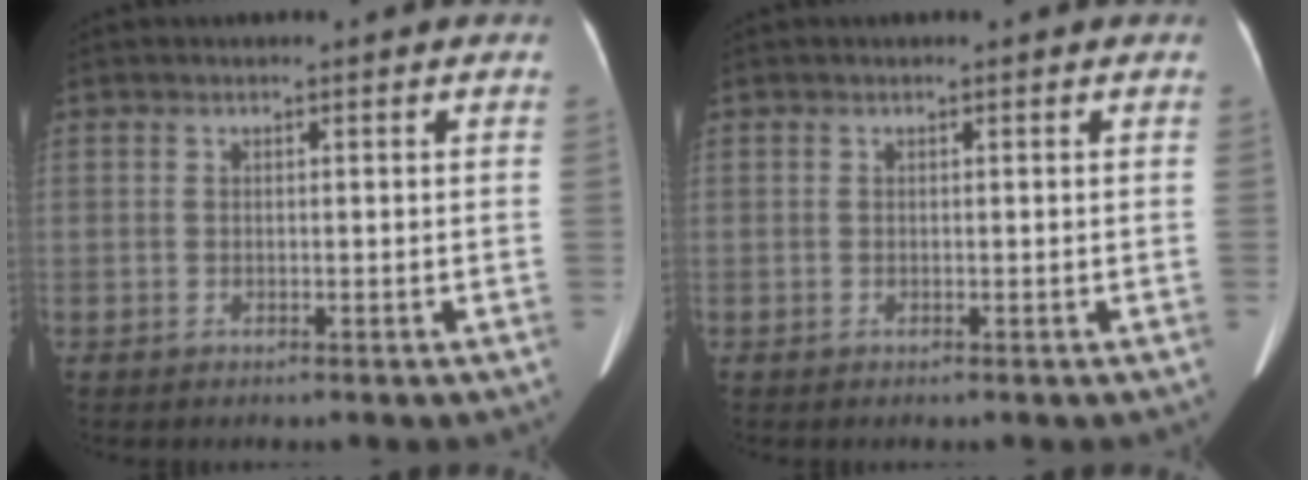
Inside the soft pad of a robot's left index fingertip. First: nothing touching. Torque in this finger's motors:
{"motor_torque": [0.11, 0.05, 0.04, 0.02]}